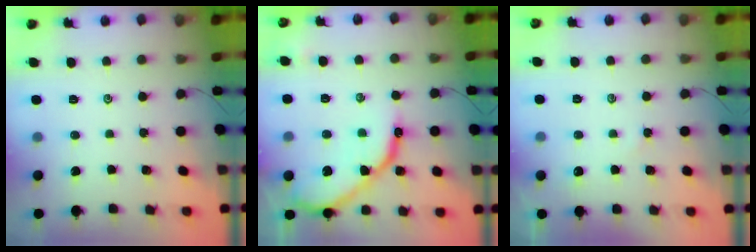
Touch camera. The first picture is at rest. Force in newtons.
{"total": 13.7, "press": 13.6, "slide": 1.3}
{"total": 1.8, "press": 1.8, "slide": 0.3}